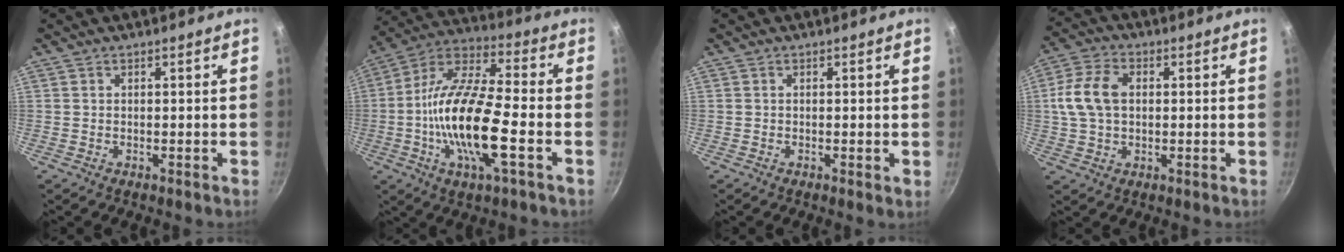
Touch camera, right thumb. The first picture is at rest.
{"total": 19.1, "force": [-4.2, 5.9, 17.6], "torque": [-0.337, 0.028, -0.099]}
{"total": 0.5, "force": [-0.1, 0.1, 0.5], "torque": [-0.006, -0.003, -0.003]}
{"total": 10.0, "force": [1.1, 6.8, 7.2], "torque": [-0.136, 0.019, 0.014]}